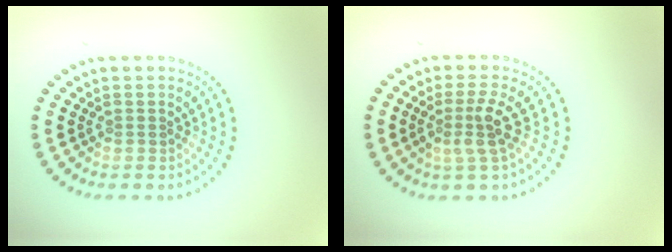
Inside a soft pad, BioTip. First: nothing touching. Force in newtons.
{"total": 2.7, "press": 2.0, "slide": 1.8}